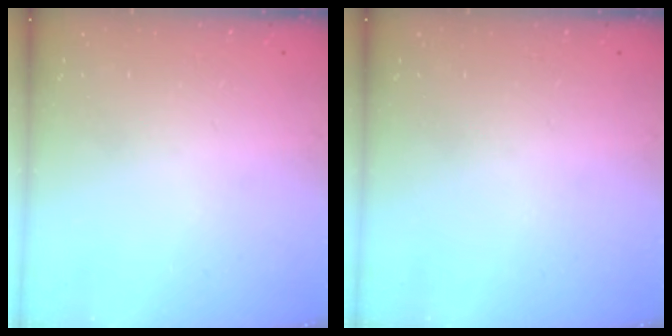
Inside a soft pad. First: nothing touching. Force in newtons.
{"total": 0.0}